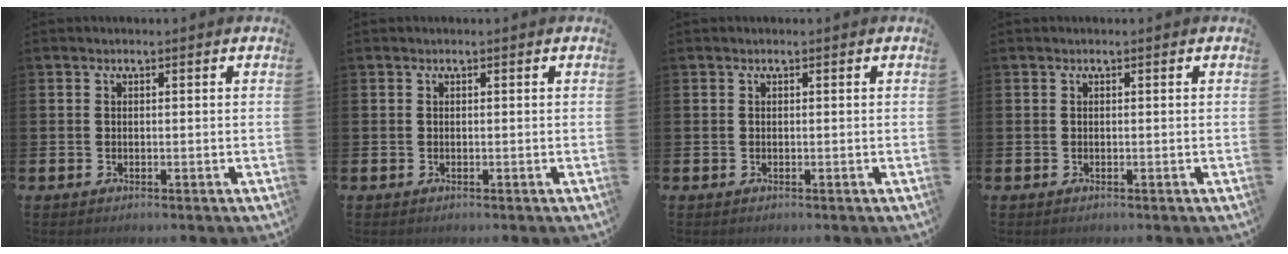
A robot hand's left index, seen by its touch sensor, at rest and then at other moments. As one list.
[{"total": 0.0}, {"total": 0.0}, {"total": 0.0}]